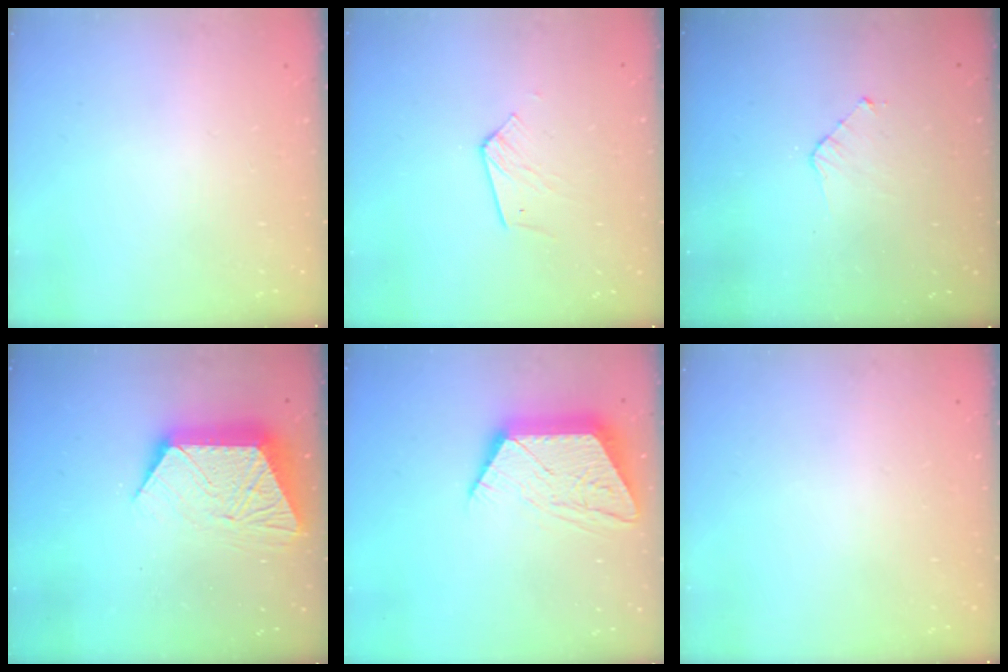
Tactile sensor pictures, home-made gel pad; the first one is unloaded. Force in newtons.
{"total": 5.1, "press": 5.1, "slide": 0.5}
{"total": 5.4, "press": 5.4, "slide": 0.3}
{"total": 13.4, "press": 13.3, "slide": 0.9}
{"total": 14.2, "press": 14.2, "slide": 1.1}
{"total": 0.0}